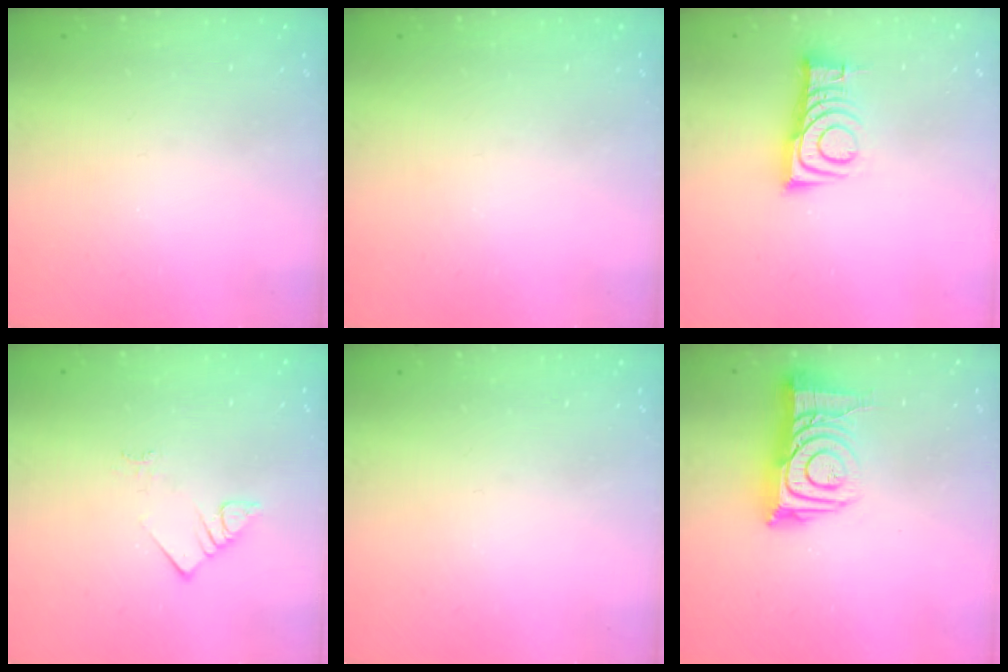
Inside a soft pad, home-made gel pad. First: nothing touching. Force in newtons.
{"total": 0.0}
{"total": 10.1, "press": 10.1, "slide": 0.3}
{"total": 4.0, "press": 3.9, "slide": 0.3}
{"total": 0.0}
{"total": 14.1, "press": 14.1, "slide": 1.1}